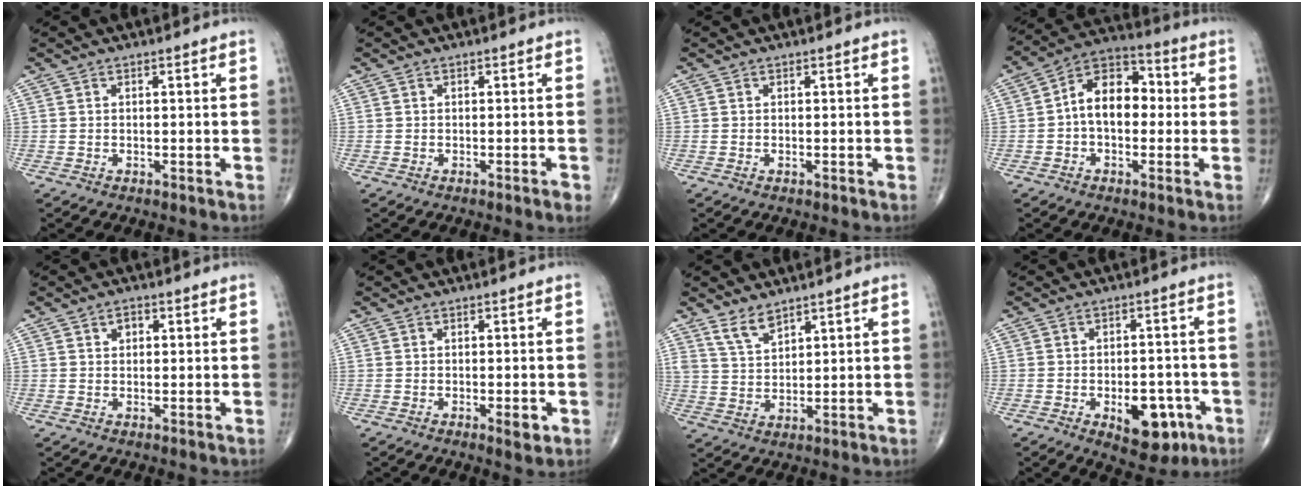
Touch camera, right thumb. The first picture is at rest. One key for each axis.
{"total": 1.3, "fx": -0.8, "fy": 0.1, "fz": 1.0, "tx": -0.015, "ty": -0.003, "tz": -0.012}
{"total": 0.0}
{"total": 11.7, "fx": -0.1, "fy": 7.7, "fz": 8.8, "tx": -0.114, "ty": 0.035, "tz": -0.017}
{"total": 2.2, "fx": 0.9, "fy": 1.6, "fz": 1.2, "tx": -0.005, "ty": -0.001, "tz": 0.010}
{"total": 2.4, "fx": -0.8, "fy": 0.8, "fz": 2.1, "tx": -0.024, "ty": -0.003, "tz": -0.009}
{"total": 4.8, "fx": 3.8, "fy": 1.8, "fz": 2.2, "tx": -0.035, "ty": -0.026, "tz": 0.081}
{"total": 10.6, "fx": -4.2, "fy": 5.8, "fz": 7.9, "tx": -0.077, "ty": 0.019, "tz": -0.047}